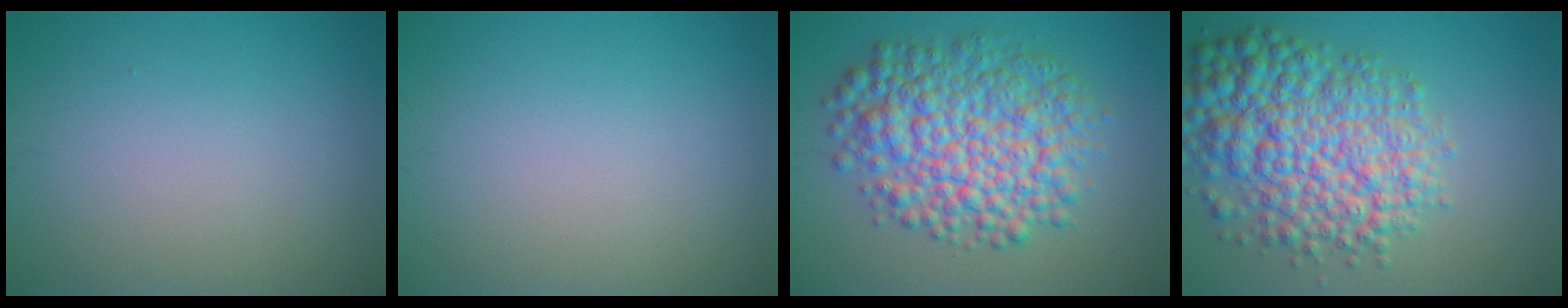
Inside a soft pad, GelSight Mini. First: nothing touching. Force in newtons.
{"total": 0.0}
{"total": 9.0, "press": 9.0, "slide": 0.1}
{"total": 9.8, "press": 9.8, "slide": 0.3}